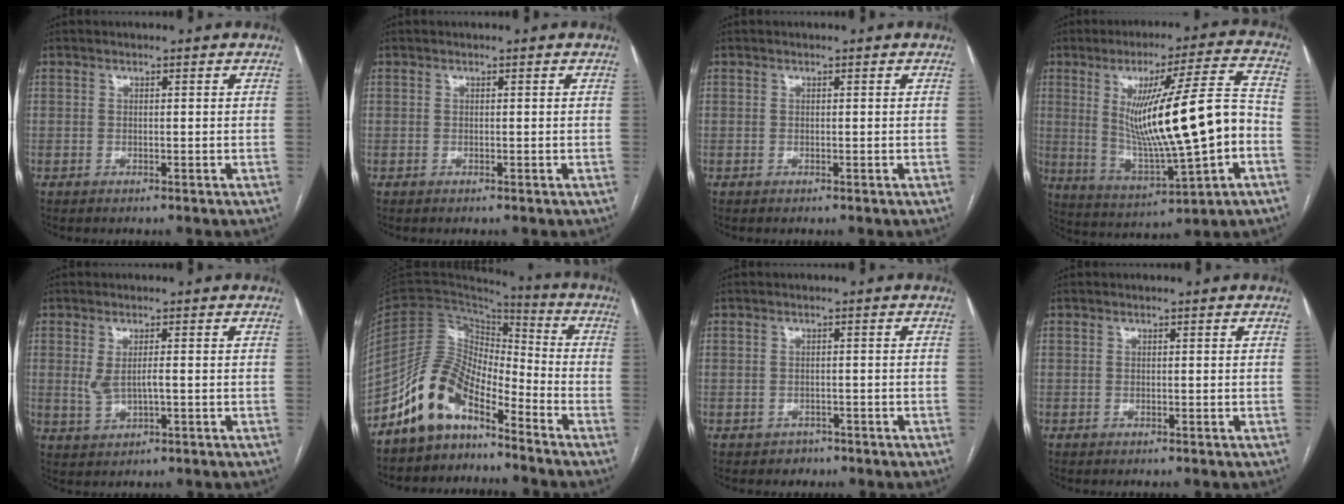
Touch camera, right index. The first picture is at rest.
{"total": 0.0}
{"total": 0.0}
{"total": 18.6, "force": [-0.9, 1.6, 18.5], "torque": [-0.312, 0.003, -0.004]}
{"total": 3.4, "force": [0.0, 1.1, 3.2], "torque": [-0.068, -0.001, 0.007]}
{"total": 10.3, "force": [-8.1, 4.4, 4.6], "torque": [-0.096, 0.039, -0.156]}
{"total": 1.8, "force": [-1.1, 1.4, 0.0], "torque": [-0.006, 0.005, -0.015]}
{"total": 0.0}